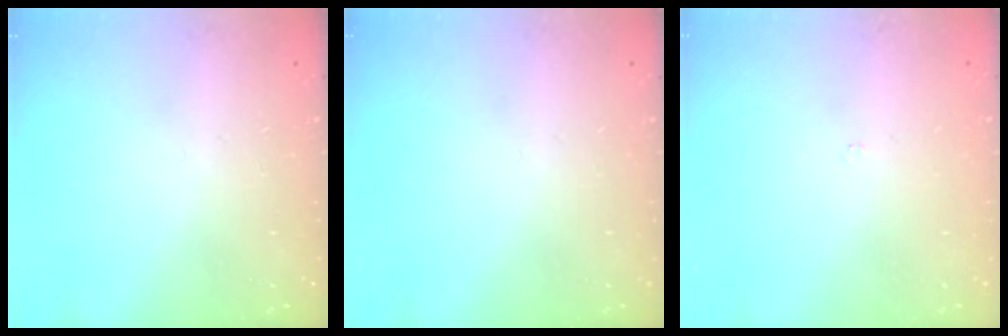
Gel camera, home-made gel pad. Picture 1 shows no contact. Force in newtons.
{"total": 0.0}
{"total": 1.8, "press": 1.7, "slide": 0.3}